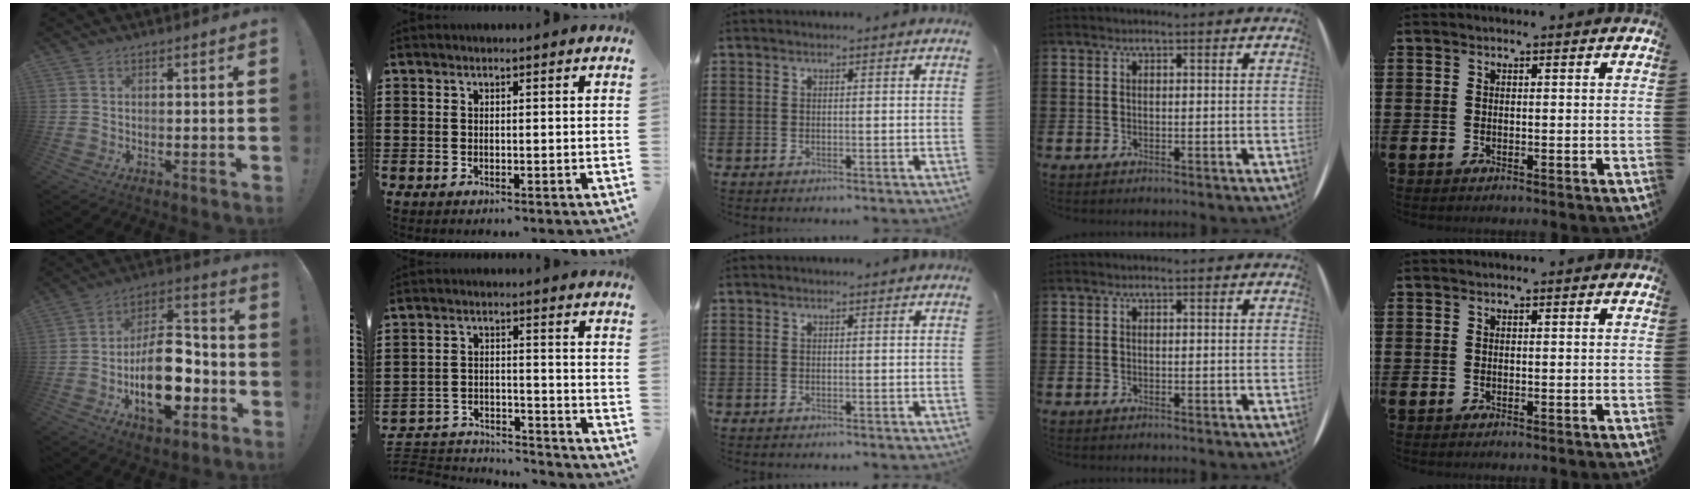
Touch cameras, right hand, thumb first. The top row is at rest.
{"thumb": {"total": 20.5, "force": [-6.5, 11.7, 15.5], "torque": [-0.253, 0.049, -0.095]}, "index": {"total": 4.2, "force": [-4.1, 0.6, 0.6], "torque": [-0.023, 0.003, -0.087]}}